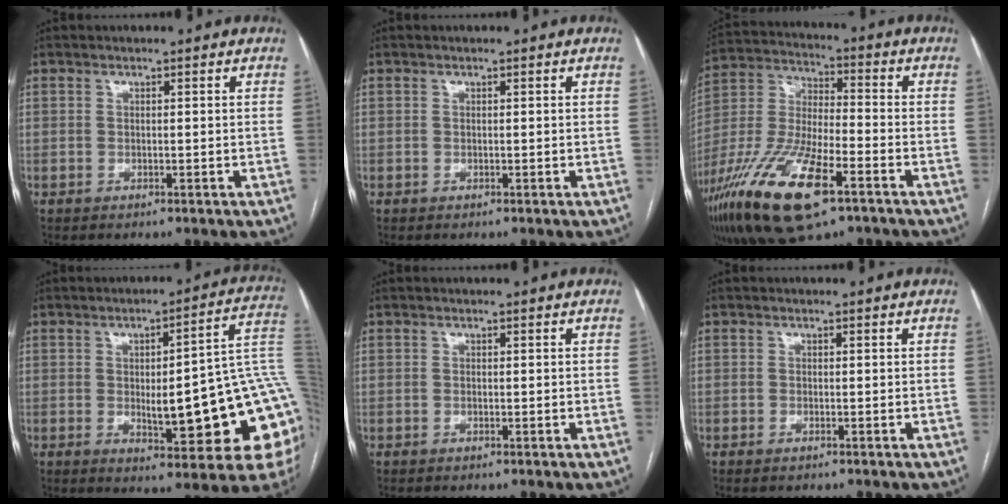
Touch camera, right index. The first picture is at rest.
{"total": 0.0}
{"total": 20.4, "force": [-11.0, 5.5, 16.2], "torque": [-0.360, -0.037, -0.201]}
{"total": 22.3, "force": [-1.9, 4.4, 21.8], "torque": [-0.185, 0.021, -0.014]}
{"total": 0.0}
{"total": 0.7, "force": [-0.5, 0.2, 0.4], "torque": [-0.008, -0.001, -0.007]}